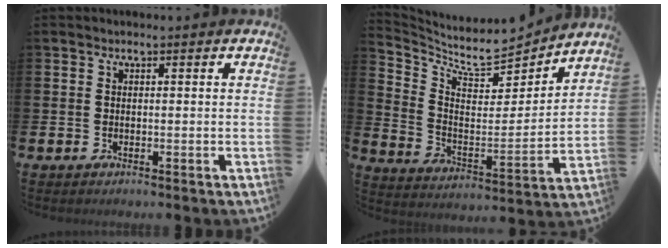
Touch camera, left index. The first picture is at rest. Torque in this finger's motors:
{"motor_torque": [0.32, -0.67, 0.09, 0.00]}